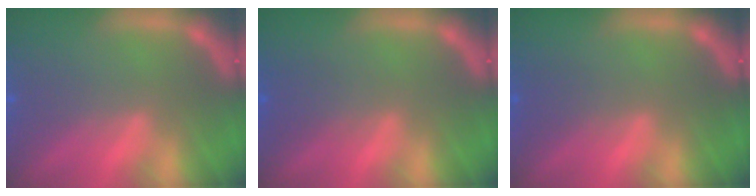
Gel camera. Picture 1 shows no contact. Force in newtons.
{"total": 1.9}
{"total": 1.5}